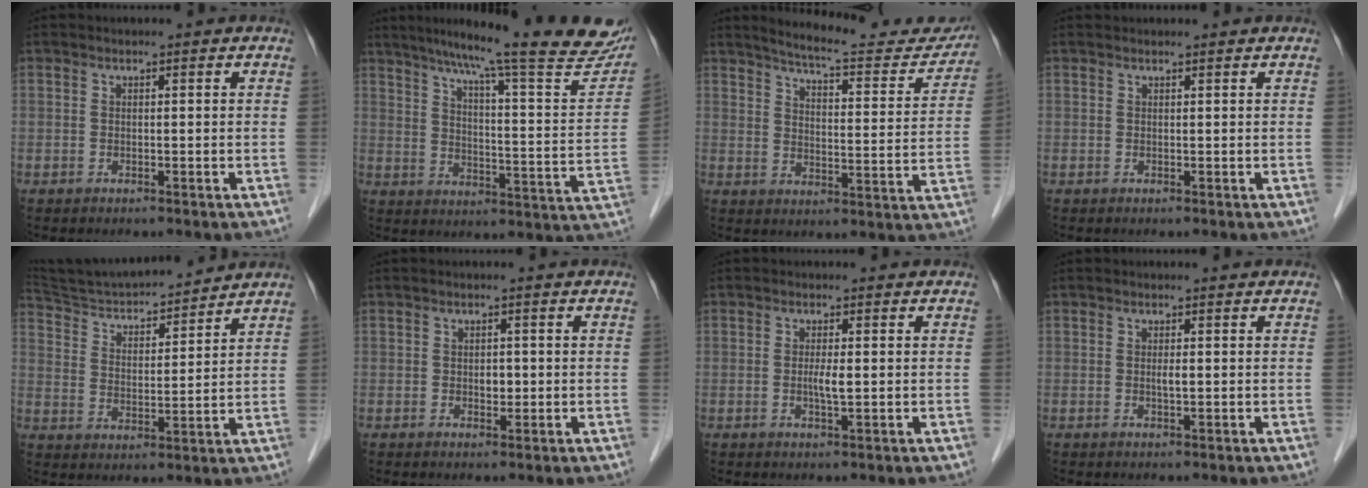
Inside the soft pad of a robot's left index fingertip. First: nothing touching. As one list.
[{"total": 25.5, "force": [21.6, 2.1, 13.5], "torque": [-0.199, -0.039, 0.270]}, {"total": 16.9, "force": [15.9, 2.9, 5.2], "torque": [-0.059, -0.034, 0.194]}, {"total": 1.7, "force": [1.7, 0.2, 0.2], "torque": [-0.007, 0.020, 0.022]}, {"total": 15.4, "force": [14.5, 1.7, 4.9], "torque": [-0.086, 0.014, 0.240]}, {"total": 1.4, "force": [-0.1, 1.0, 1.0], "torque": [-0.016, 0.001, 0.001]}, {"total": 1.9, "force": [0.0, 0.1, 1.9], "torque": [-0.040, -0.002, -0.001]}, {"total": 0.9, "force": [0.1, 0.1, 0.8], "torque": [-0.018, -0.002, 0.001]}]